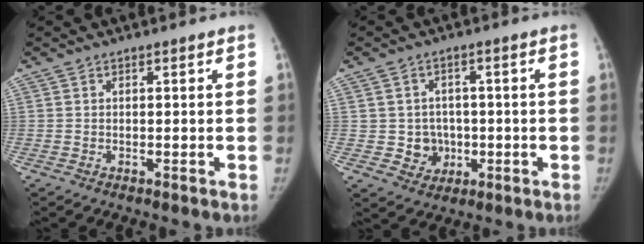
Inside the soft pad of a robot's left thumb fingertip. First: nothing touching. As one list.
[{"total": 5.7, "force": [-0.5, 5.4, 1.5], "torque": [0.008, 0.011, 0.001]}]